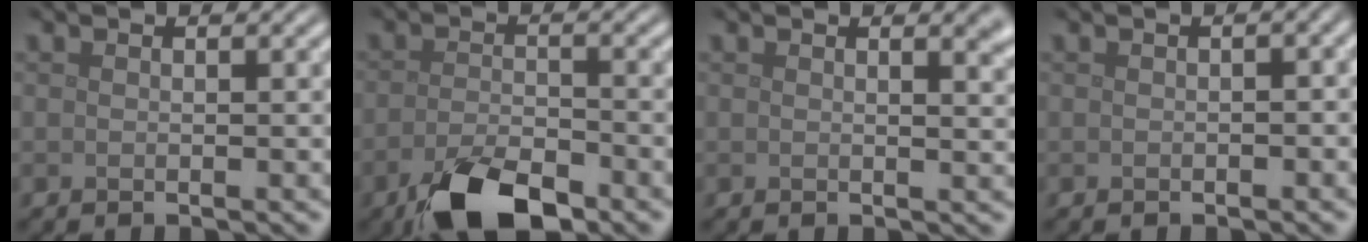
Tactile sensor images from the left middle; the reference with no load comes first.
{"total": 7.0, "force": [-4.5, 2.9, 4.6], "torque": [-0.089, -0.013, -0.083]}
{"total": 2.5, "force": [1.4, 1.0, 1.8], "torque": [-0.009, 0.003, 0.020]}
{"total": 1.2, "force": [-0.3, 0.3, 1.1], "torque": [-0.014, 0.002, -0.002]}